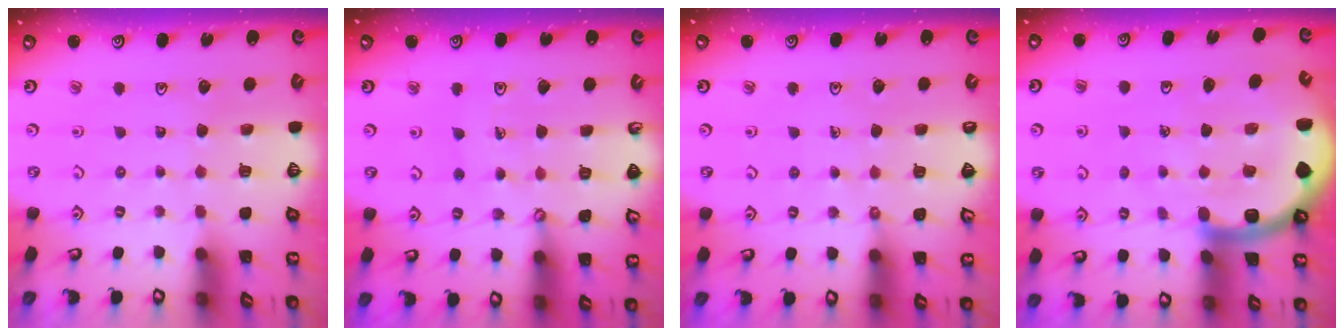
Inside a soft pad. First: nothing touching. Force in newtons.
{"total": 6.7, "press": 6.7, "slide": 0.4}
{"total": 2.7, "press": 2.7, "slide": 0.5}
{"total": 10.2, "press": 10.2, "slide": 1.2}